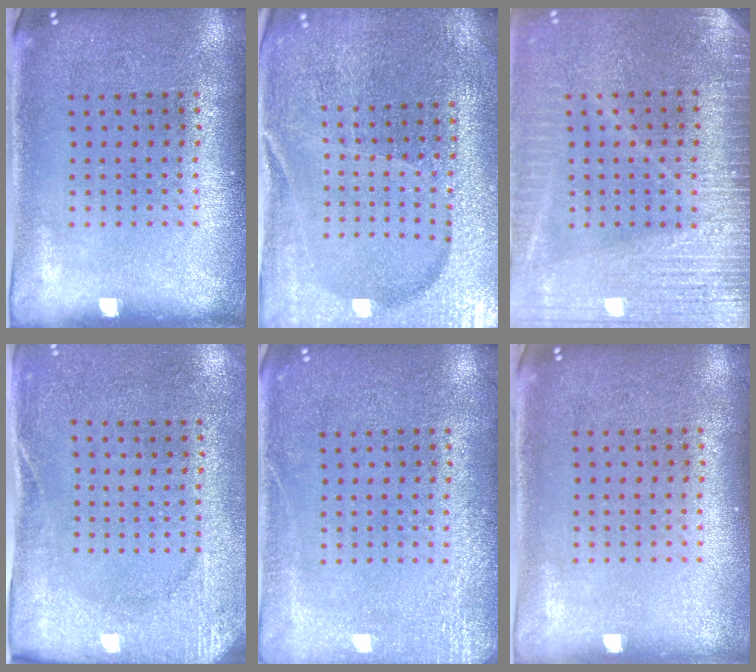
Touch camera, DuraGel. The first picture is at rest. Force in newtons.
{"total": 3.7, "press": 3.7, "slide": 0.8}
{"total": 3.7, "press": 3.3, "slide": 1.7}
{"total": 2.6, "press": 2.2, "slide": 1.4}
{"total": 2.8, "press": 2.7, "slide": 0.4}
{"total": 0.0}